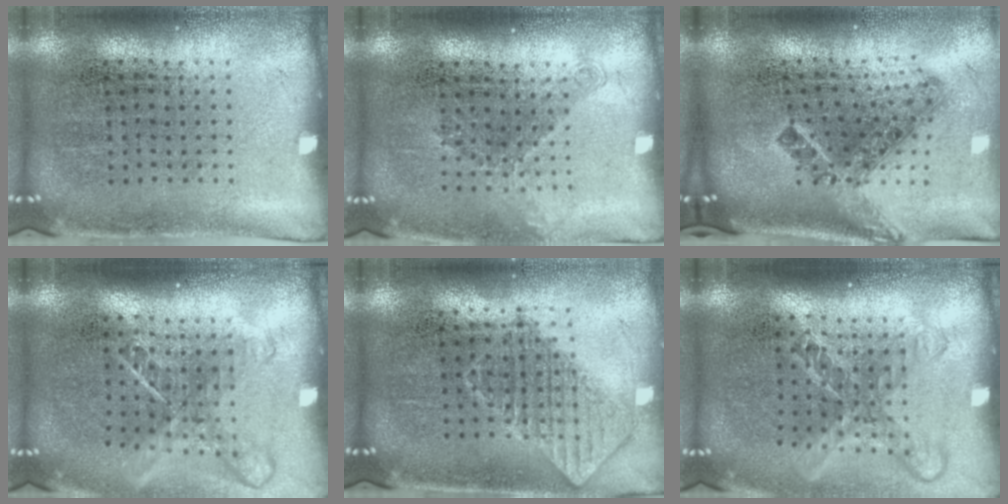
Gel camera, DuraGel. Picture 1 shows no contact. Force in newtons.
{"total": 1.2, "press": 0.9, "slide": 0.8}
{"total": 1.9, "press": 1.3, "slide": 1.3}
{"total": 1.8, "press": 1.4, "slide": 1.1}
{"total": 0.9, "press": 0.8, "slide": 0.2}
{"total": 1.7, "press": 1.3, "slide": 1.1}